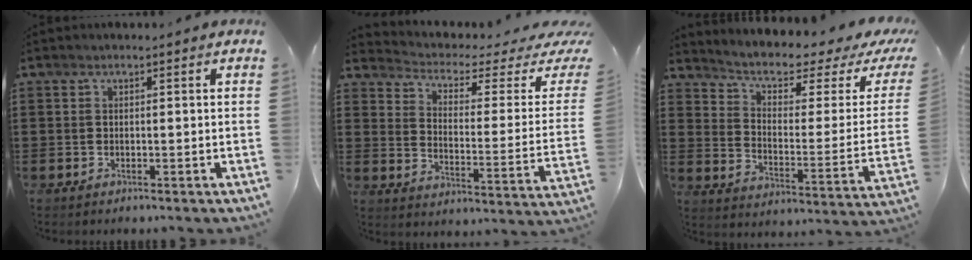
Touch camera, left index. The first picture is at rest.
{"total": 2.5, "force": [1.6, 1.0, 1.6], "torque": [-0.047, -0.023, 0.019]}
{"total": 4.0, "force": [2.4, 1.5, 2.9], "torque": [-0.071, -0.017, 0.033]}